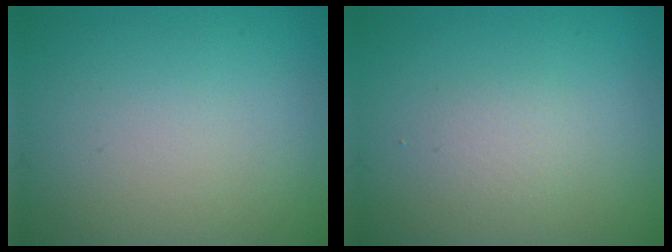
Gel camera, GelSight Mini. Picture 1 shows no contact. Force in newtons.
{"total": 1.3, "press": 1.3, "slide": 0.0}